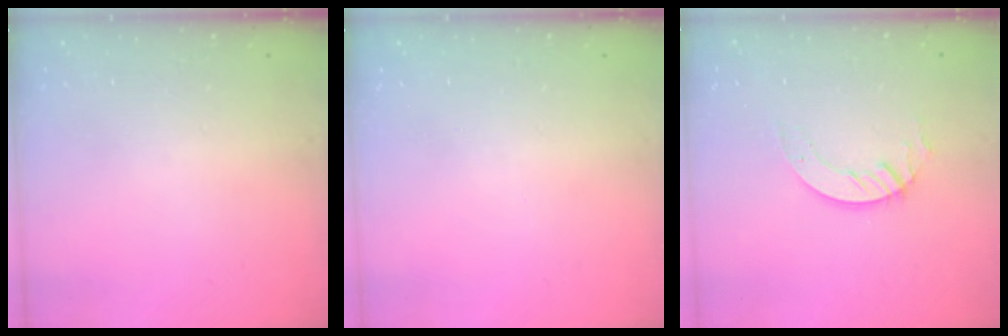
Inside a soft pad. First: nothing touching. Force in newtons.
{"total": 0.0}
{"total": 2.8, "press": 2.8, "slide": 0.2}